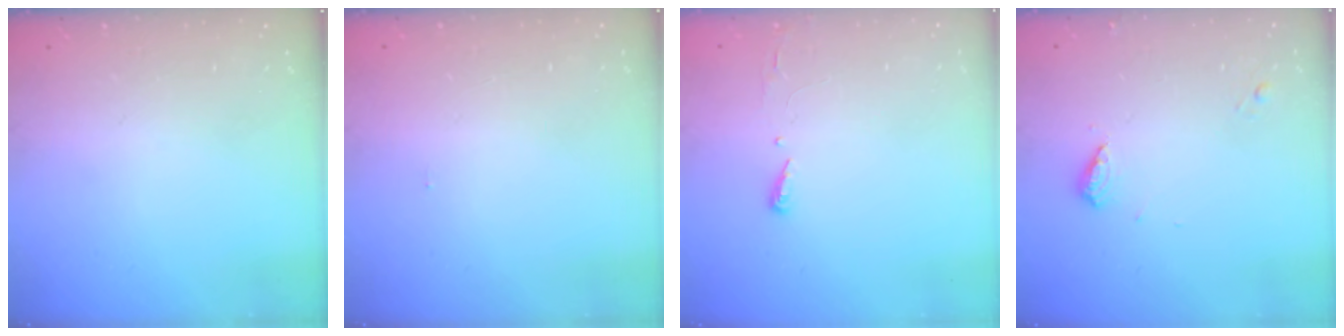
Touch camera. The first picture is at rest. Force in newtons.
{"total": 6.0, "press": 0.9, "slide": 5.9}
{"total": 2.9, "press": 2.9, "slide": 0.4}
{"total": 6.4, "press": 6.4, "slide": 0.7}